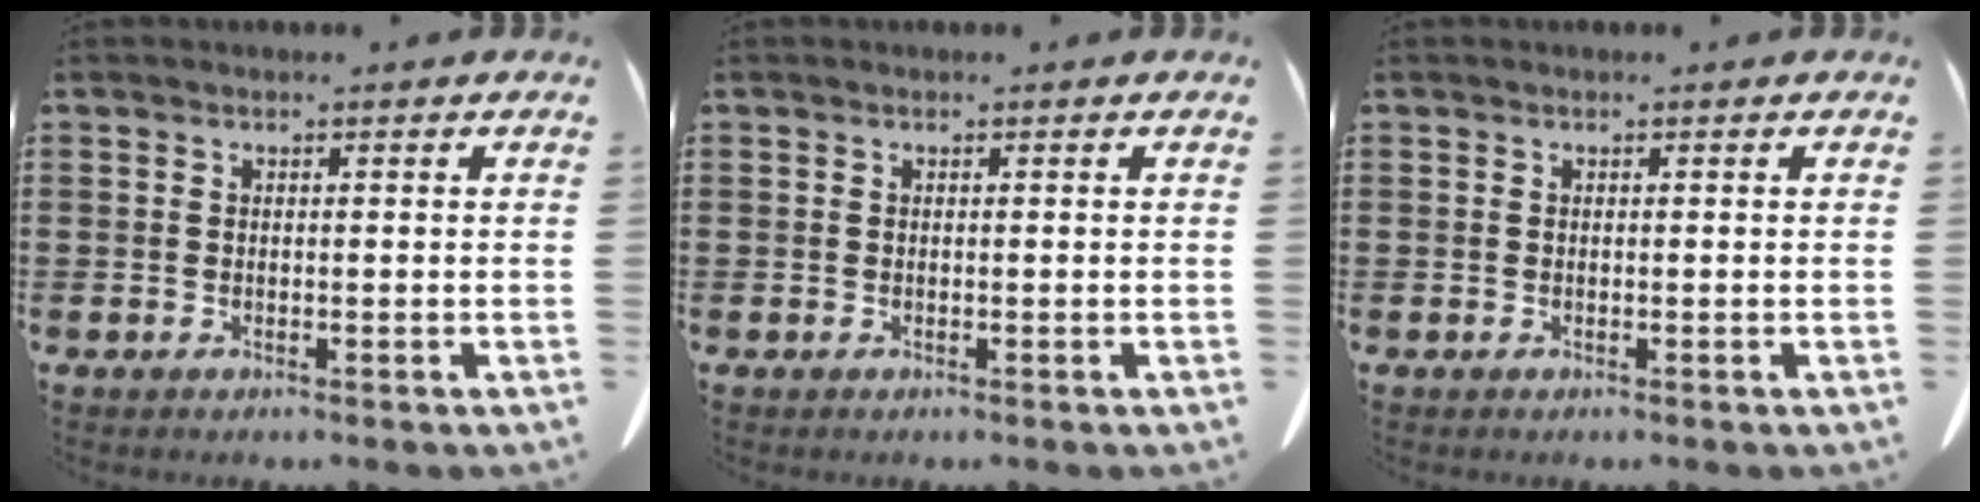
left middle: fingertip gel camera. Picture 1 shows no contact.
{"total": 0.0}
{"total": 0.0}